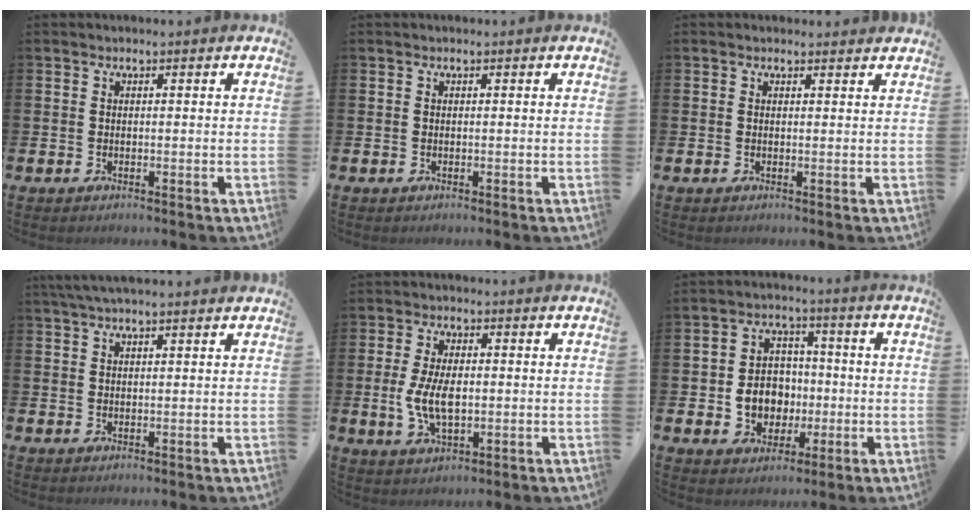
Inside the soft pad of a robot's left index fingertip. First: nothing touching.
{"total": 0.0}
{"total": 0.8, "force": [0.7, 0.2, 0.1], "torque": [0.007, -0.001, 0.011]}
{"total": 2.9, "force": [2.5, 0.2, 1.4], "torque": [-0.029, -0.002, 0.045]}
{"total": 6.1, "force": [-0.1, 3.1, 5.3], "torque": [-0.099, 0.000, -0.008]}
{"total": 6.6, "force": [-1.0, 5.8, 3.0], "torque": [-0.051, 0.012, -0.022]}